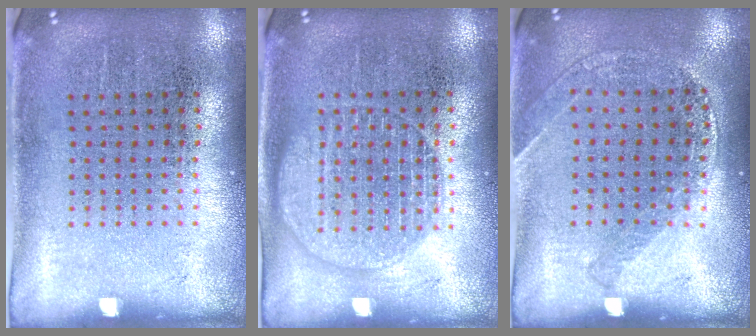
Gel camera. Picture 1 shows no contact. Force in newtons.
{"total": 1.4, "press": 1.4, "slide": 0.1}
{"total": 1.2, "press": 1.2, "slide": 0.1}